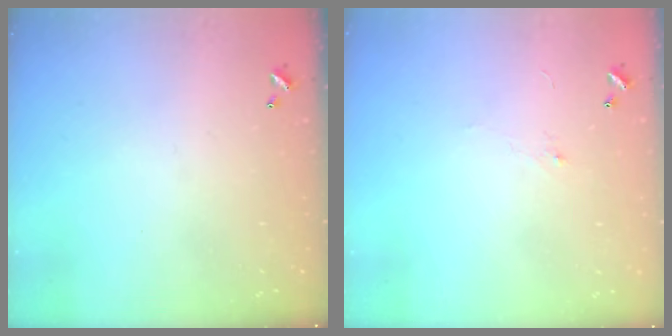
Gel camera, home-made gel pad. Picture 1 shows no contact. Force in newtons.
{"total": 0.7, "press": 0.4, "slide": 0.6}